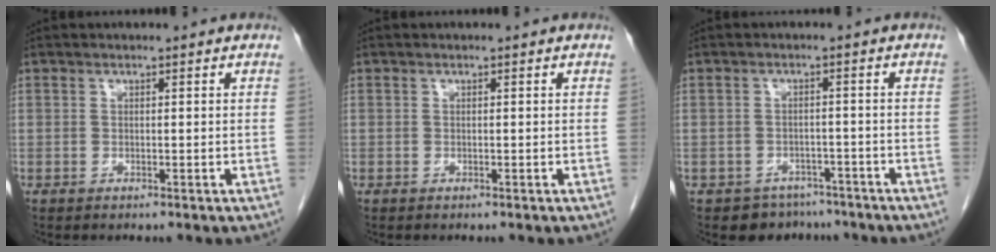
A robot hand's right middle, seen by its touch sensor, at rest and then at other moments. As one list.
[{"total": 0.0}, {"total": 5.3, "force": [-4.3, 3.1, -0.2], "torque": [0.017, 0.016, -0.059]}]